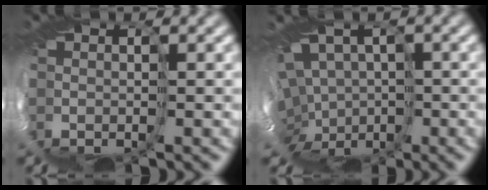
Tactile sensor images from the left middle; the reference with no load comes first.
{"total": 9.0, "force": [-1.7, 7.9, 4.1], "torque": [-0.096, -0.022, -0.033]}